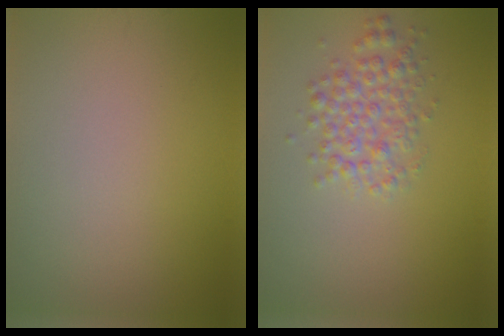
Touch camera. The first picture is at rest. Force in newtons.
{"total": 3.1, "press": 3.1, "slide": 0.1}